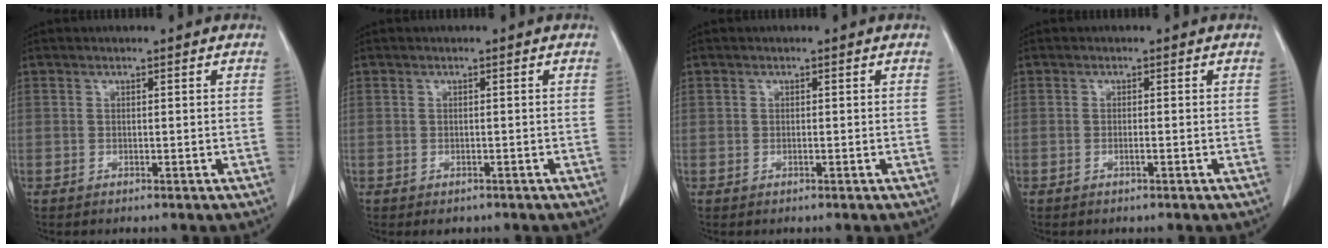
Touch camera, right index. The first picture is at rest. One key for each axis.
{"total": 1.1, "fx": -0.7, "fy": 0.8, "fz": 0.3, "tx": -0.004, "ty": 0.002, "tz": -0.004}
{"total": 0.0}
{"total": 0.6, "fx": -0.3, "fy": 0.0, "fz": 0.6, "tx": -0.014, "ty": -0.001, "tz": -0.003}